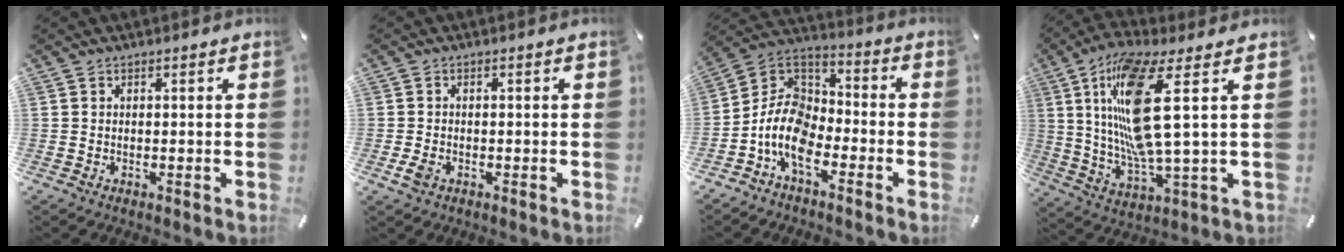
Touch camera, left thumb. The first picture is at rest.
{"total": 2.4, "force": [-0.9, 1.4, 1.8], "torque": [-0.044, -0.003, -0.018]}
{"total": 12.1, "force": [-7.3, 7.1, 6.5], "torque": [-0.149, 0.018, -0.145]}
{"total": 20.0, "force": [5.4, 4.2, 18.8], "torque": [-0.396, -0.022, 0.072]}